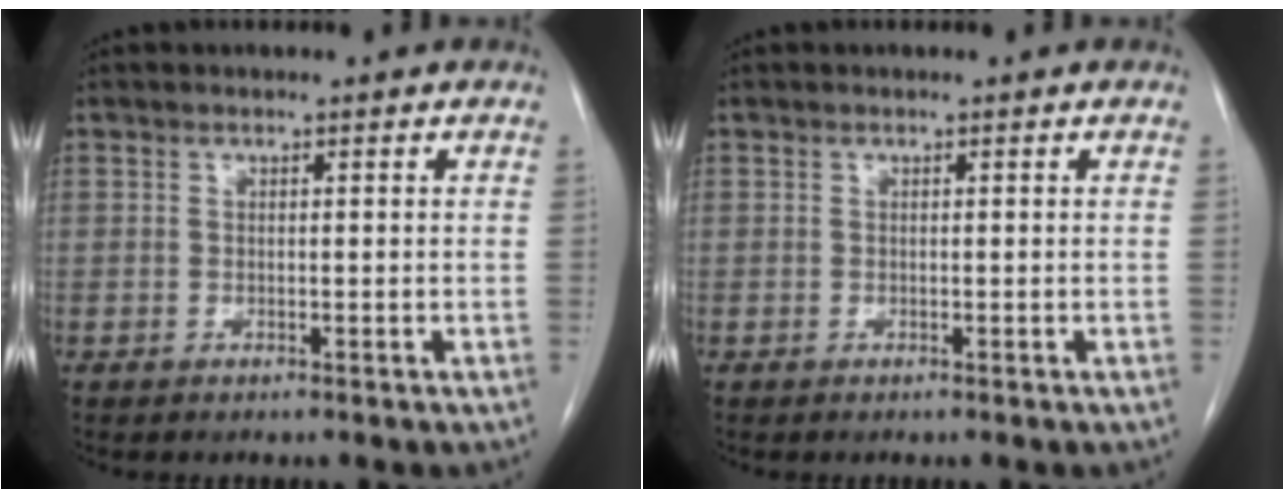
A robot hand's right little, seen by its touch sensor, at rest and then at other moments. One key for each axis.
{"total": 0.0}